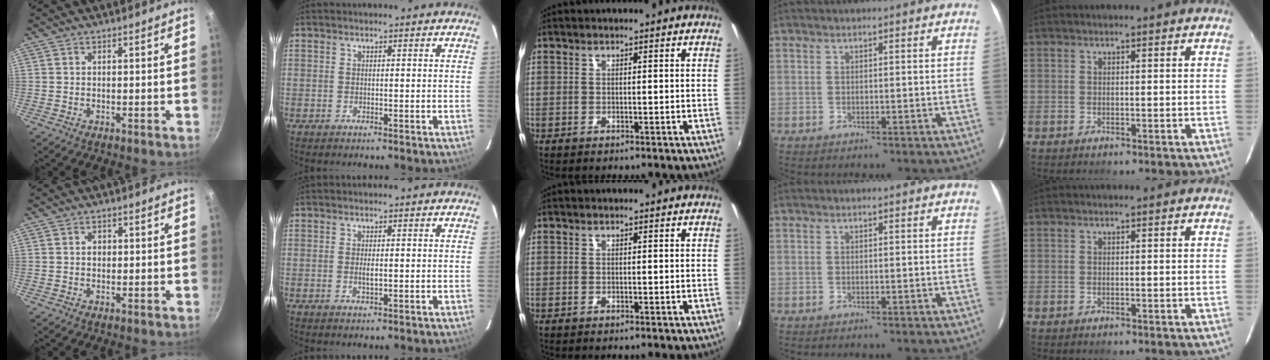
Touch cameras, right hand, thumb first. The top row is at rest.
{"thumb": {"total": 1.4, "force": [0.0, 1.2, 0.7], "torque": [-0.007, 0.003, -0.001]}, "index": {"total": 1.5, "force": [-0.1, 0.4, 1.4], "torque": [-0.027, -0.001, -0.002]}}